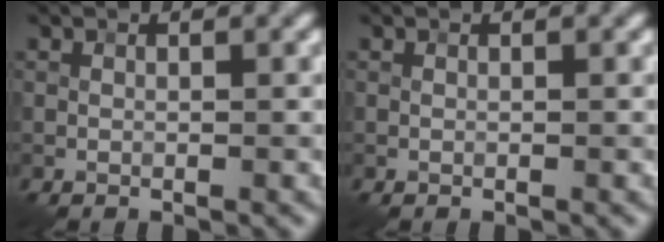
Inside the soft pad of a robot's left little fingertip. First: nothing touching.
{"total": 0.0}